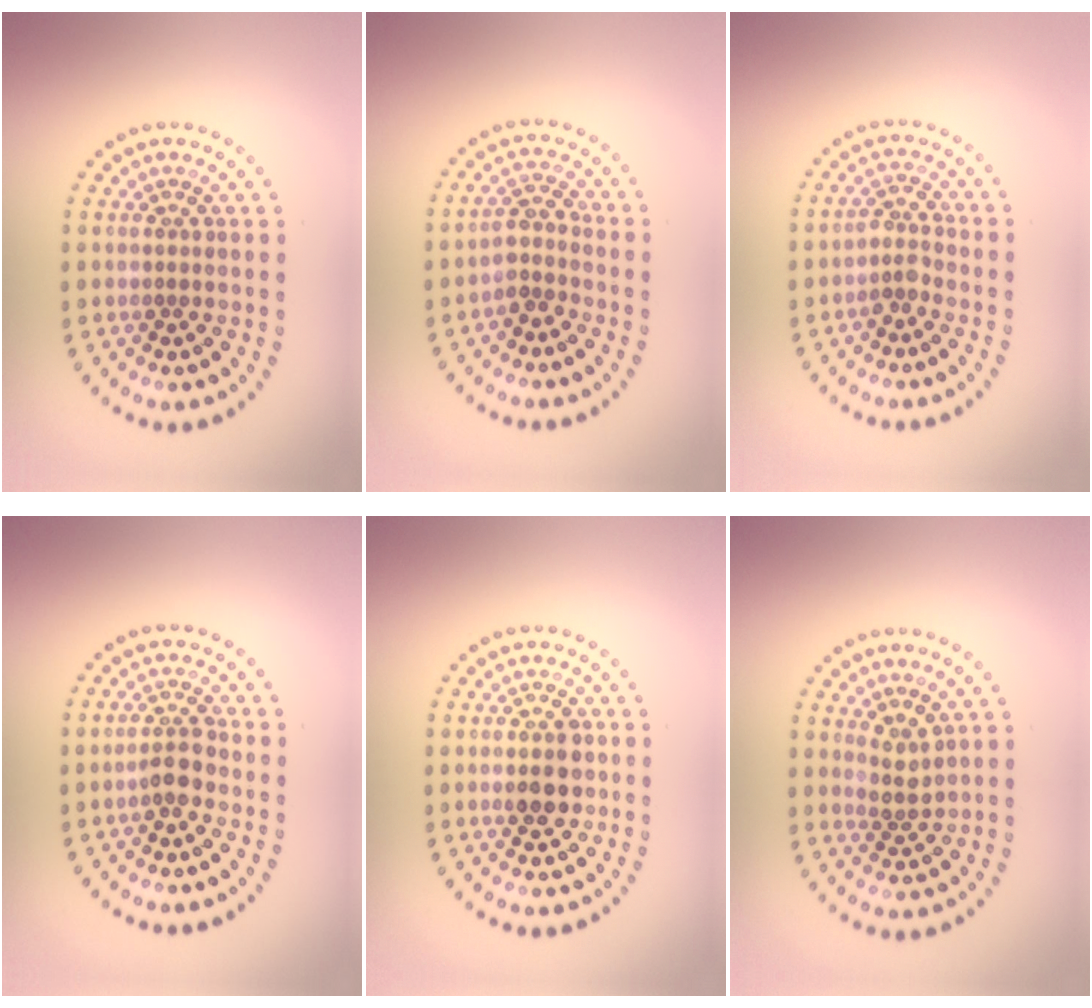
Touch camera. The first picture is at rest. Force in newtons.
{"total": 2.3, "press": 1.8, "slide": 1.3}
{"total": 1.8, "press": 1.2, "slide": 1.3}
{"total": 2.2, "press": 2.0, "slide": 0.8}
{"total": 3.0, "press": 3.0, "slide": 0.2}
{"total": 2.0, "press": 1.6, "slide": 1.2}